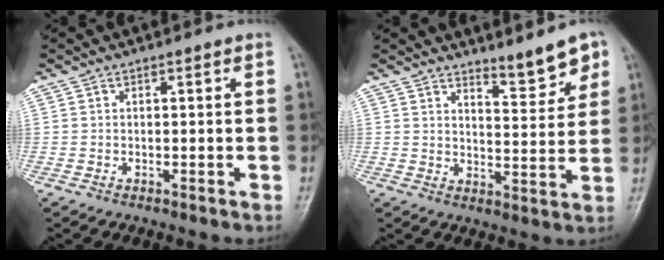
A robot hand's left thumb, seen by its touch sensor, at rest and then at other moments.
{"total": 6.8, "force": [5.2, 1.8, 4.0], "torque": [-0.039, -0.046, 0.079]}